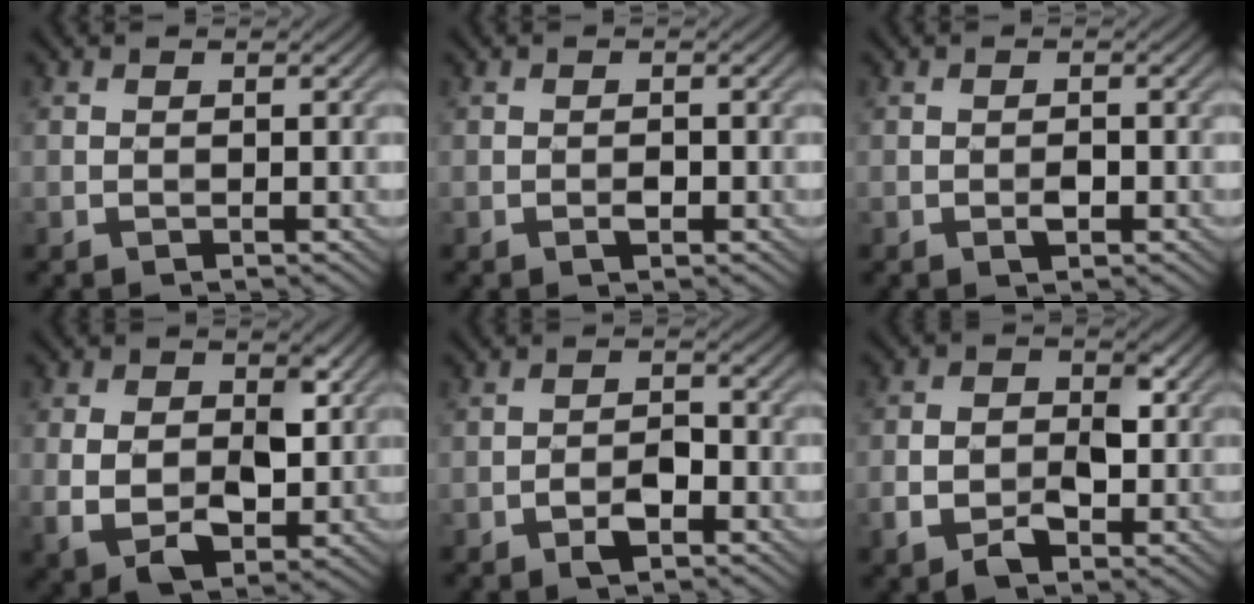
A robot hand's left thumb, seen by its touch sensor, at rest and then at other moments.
{"total": 1.1, "force": [-0.5, 0.5, 0.8], "torque": [-0.011, 0.002, -0.009]}
{"total": 1.4, "force": [-0.6, 0.7, 1.1], "torque": [-0.016, 0.002, -0.012]}
{"total": 7.2, "force": [0.2, 4.7, 5.5], "torque": [-0.108, -0.013, 0.008]}
{"total": 3.3, "force": [-1.8, 1.6, 2.2], "torque": [-0.035, 0.004, -0.037]}
{"total": 5.6, "force": [-1.9, 3.4, 4.0], "torque": [-0.061, -0.001, -0.037]}